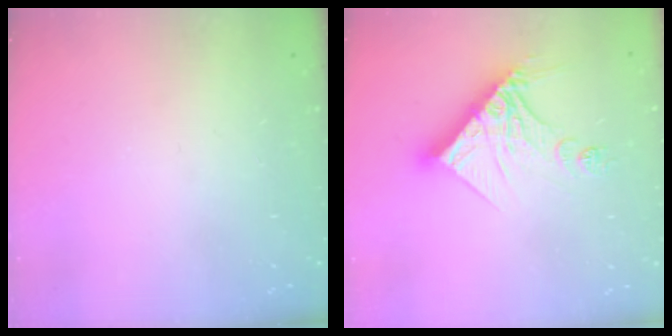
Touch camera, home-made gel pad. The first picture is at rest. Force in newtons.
{"total": 14.3, "press": 14.2, "slide": 1.4}